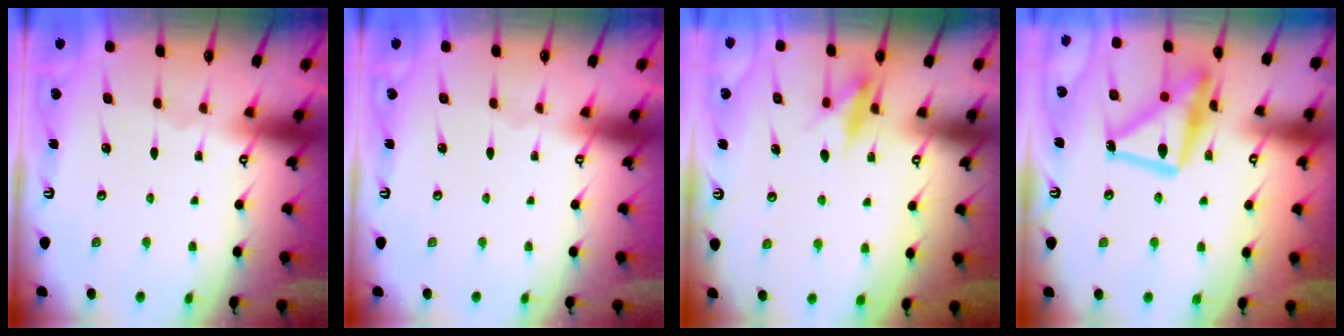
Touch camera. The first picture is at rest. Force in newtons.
{"total": 0.0}
{"total": 7.6, "press": 7.6, "slide": 0.9}
{"total": 19.2, "press": 19.1, "slide": 1.3}